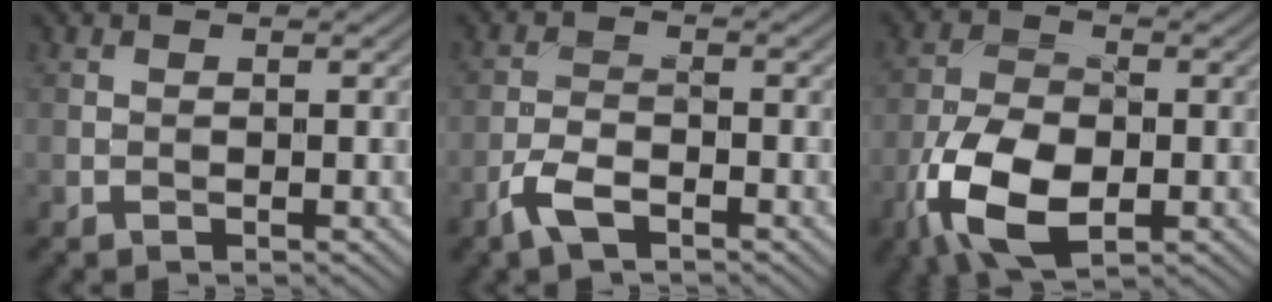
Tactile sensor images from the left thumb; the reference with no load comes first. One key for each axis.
{"total": 3.9, "fx": -2.6, "fy": 1.5, "fz": 2.5, "tx": -0.059, "ty": -0.003, "tz": -0.060}
{"total": 10.5, "fx": -4.3, "fy": 5.6, "fz": 7.8, "tx": -0.176, "ty": -0.013, "tz": -0.088}